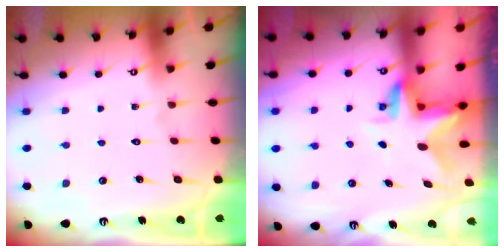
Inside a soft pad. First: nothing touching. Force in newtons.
{"total": 3.8, "press": 3.8, "slide": 0.5}